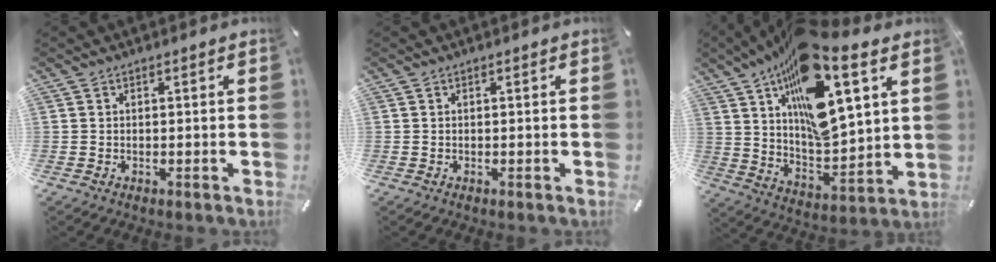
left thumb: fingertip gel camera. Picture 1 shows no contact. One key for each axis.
{"total": 0.0}
{"total": 23.4, "fx": 11.9, "fy": 10.2, "fz": 17.3, "tx": -0.286, "ty": -0.057, "tz": 0.206}